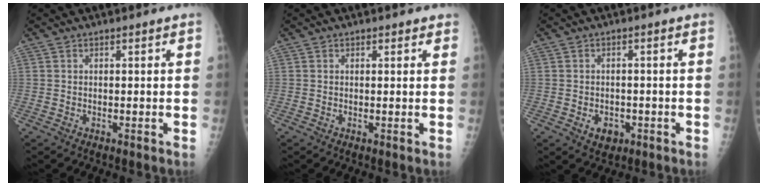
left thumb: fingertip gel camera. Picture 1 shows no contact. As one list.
[{"total": 0.9, "force": [0.6, 0.6, 0.1], "torque": [0.007, -0.004, 0.004]}, {"total": 3.6, "force": [-1.3, 2.7, 1.9], "torque": [-0.018, 0.003, -0.011]}]